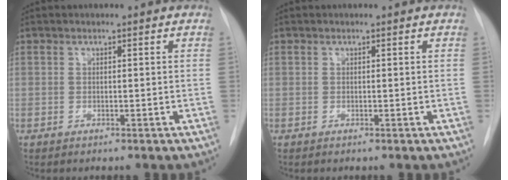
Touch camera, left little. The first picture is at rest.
{"total": 0.0}